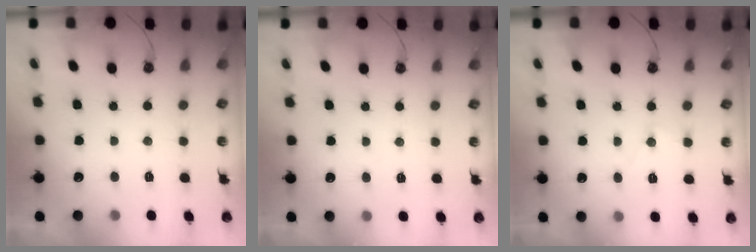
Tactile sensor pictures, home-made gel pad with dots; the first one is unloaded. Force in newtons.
{"total": 4.2, "press": 4.2, "slide": 0.7}
{"total": 6.4, "press": 6.4, "slide": 0.4}